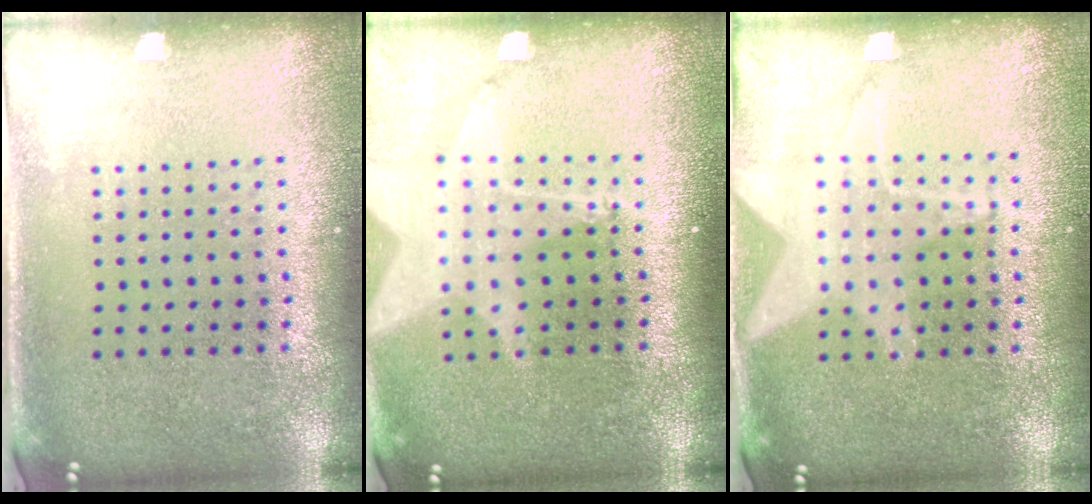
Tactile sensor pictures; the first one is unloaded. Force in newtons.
{"total": 2.0, "press": 1.6, "slide": 1.3}
{"total": 0.9, "press": 0.9, "slide": 0.0}